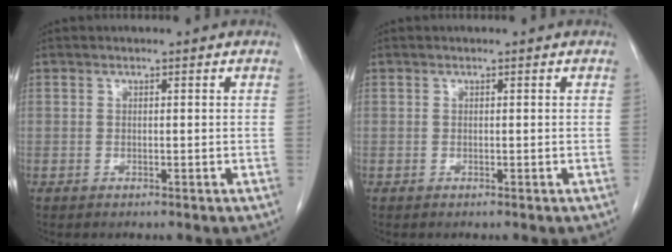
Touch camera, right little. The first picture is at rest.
{"total": 0.0}